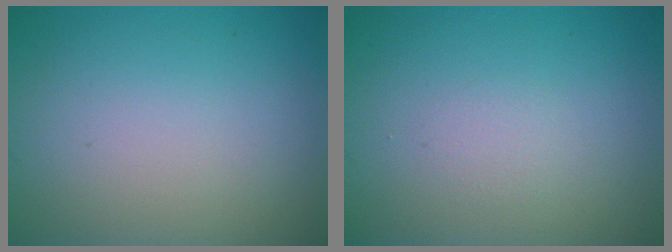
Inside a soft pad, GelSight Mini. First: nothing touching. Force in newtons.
{"total": 0.8, "press": 0.8, "slide": 0.1}